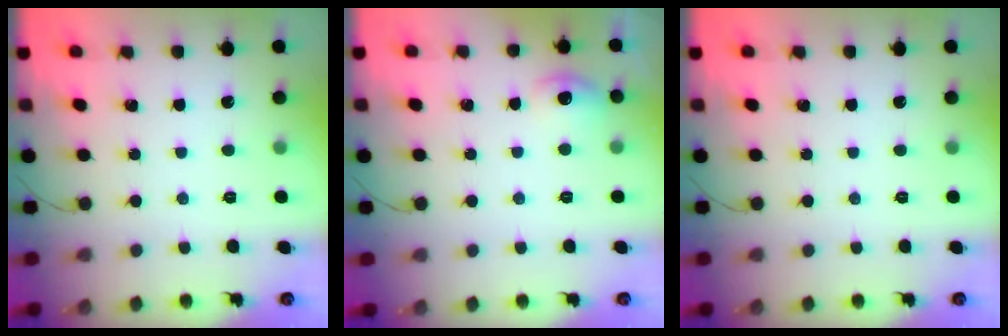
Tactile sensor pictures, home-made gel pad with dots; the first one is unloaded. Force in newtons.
{"total": 6.3, "press": 6.1, "slide": 1.7}
{"total": 0.0}